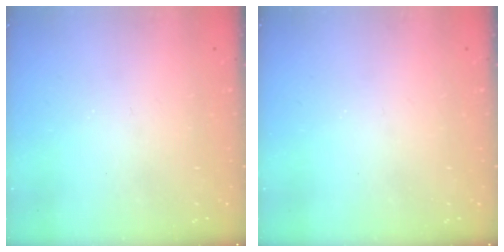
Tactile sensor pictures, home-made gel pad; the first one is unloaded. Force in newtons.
{"total": 0.0}